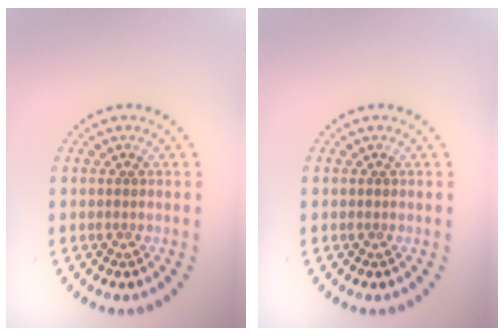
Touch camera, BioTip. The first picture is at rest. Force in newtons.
{"total": 0.0}